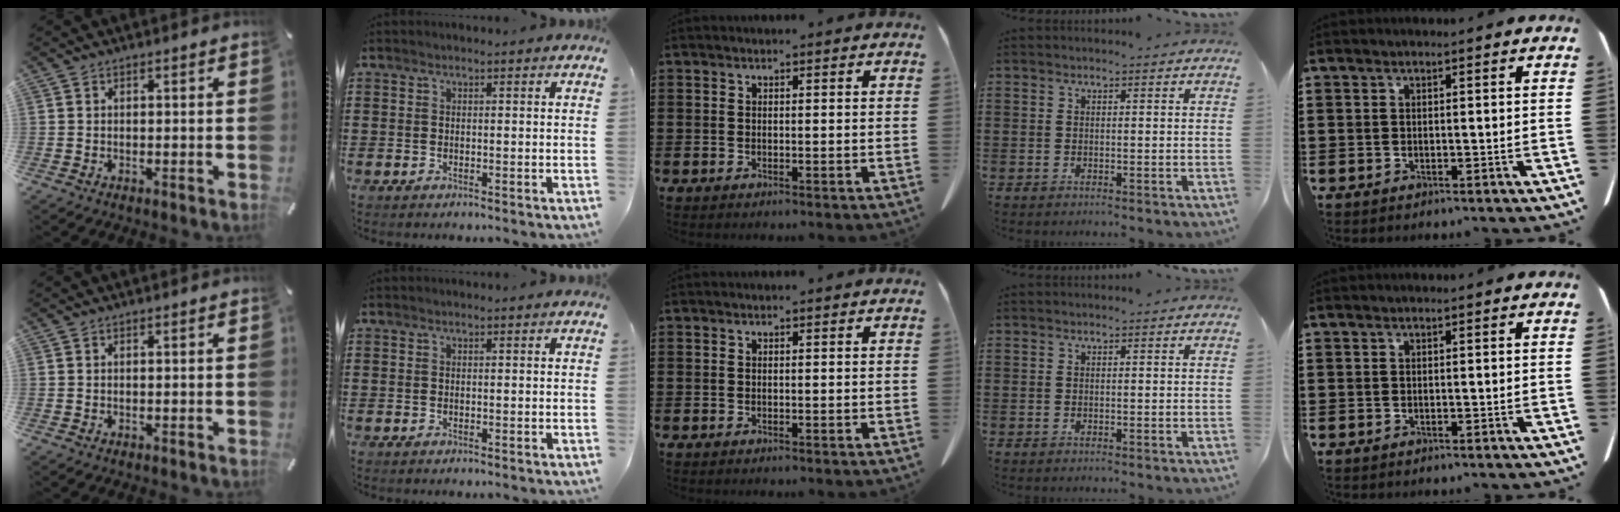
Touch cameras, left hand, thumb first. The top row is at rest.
{}